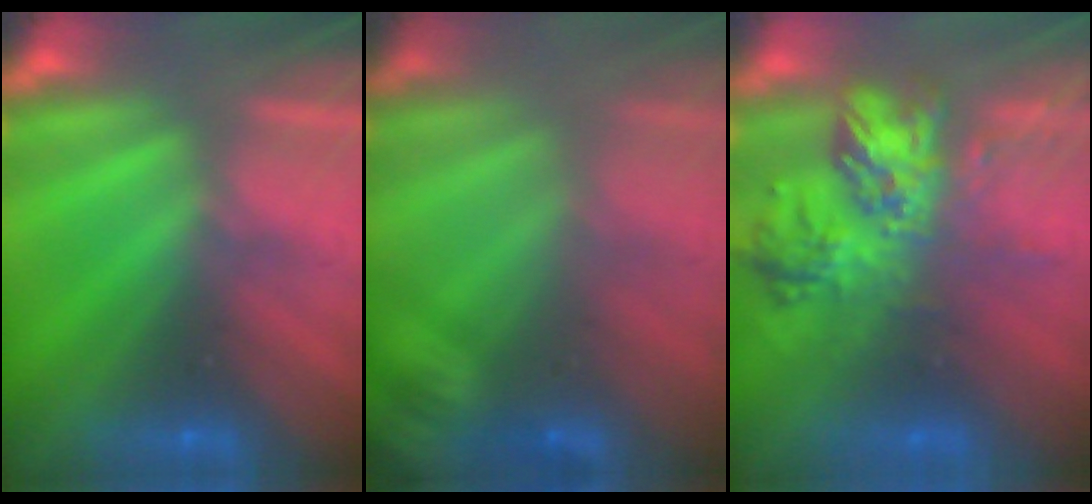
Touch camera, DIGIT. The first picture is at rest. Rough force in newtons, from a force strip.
{"total": 3.2}
{"total": 9.0}